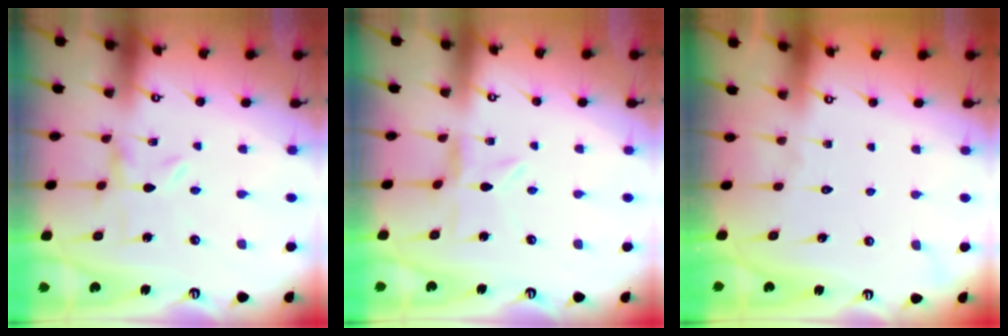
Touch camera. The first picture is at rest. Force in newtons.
{"total": 1.7, "press": 1.7, "slide": 0.2}
{"total": 1.6, "press": 1.6, "slide": 0.2}